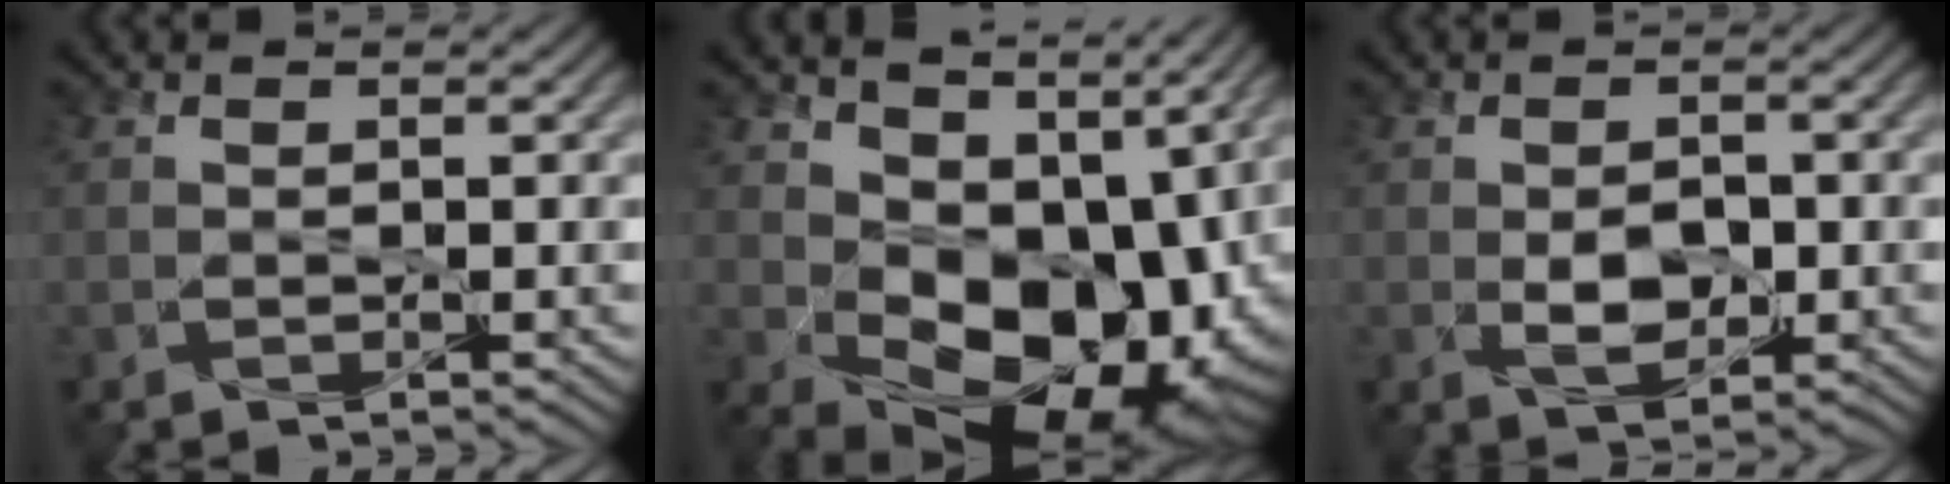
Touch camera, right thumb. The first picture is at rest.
{"total": 14.3, "force": [-0.3, 9.3, 10.8], "torque": [-0.146, -0.040, 0.029]}
{"total": 3.4, "force": [-0.6, 1.7, 2.8], "torque": [-0.052, -0.007, -0.009]}